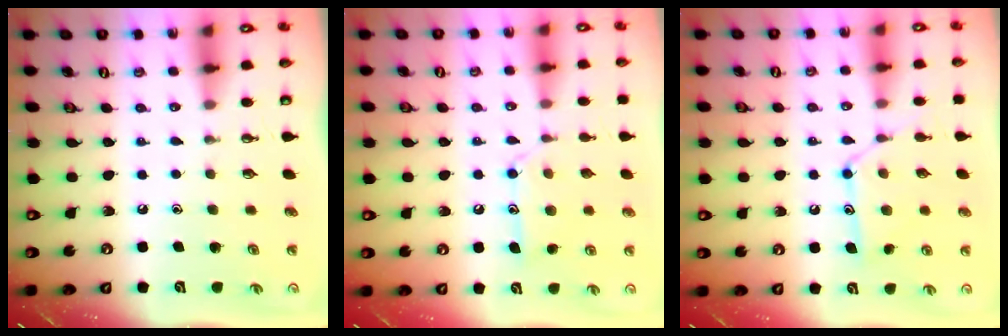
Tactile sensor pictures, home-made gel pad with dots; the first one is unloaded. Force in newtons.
{"total": 13.0, "press": 12.9, "slide": 0.8}
{"total": 12.2, "press": 12.2, "slide": 0.9}